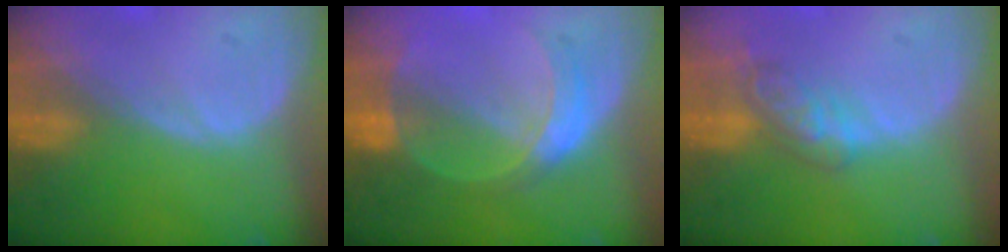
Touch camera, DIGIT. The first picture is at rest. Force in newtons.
{"total": 5.5, "press": 5.5, "slide": 0.1}
{"total": 5.3, "press": 5.1, "slide": 1.7}